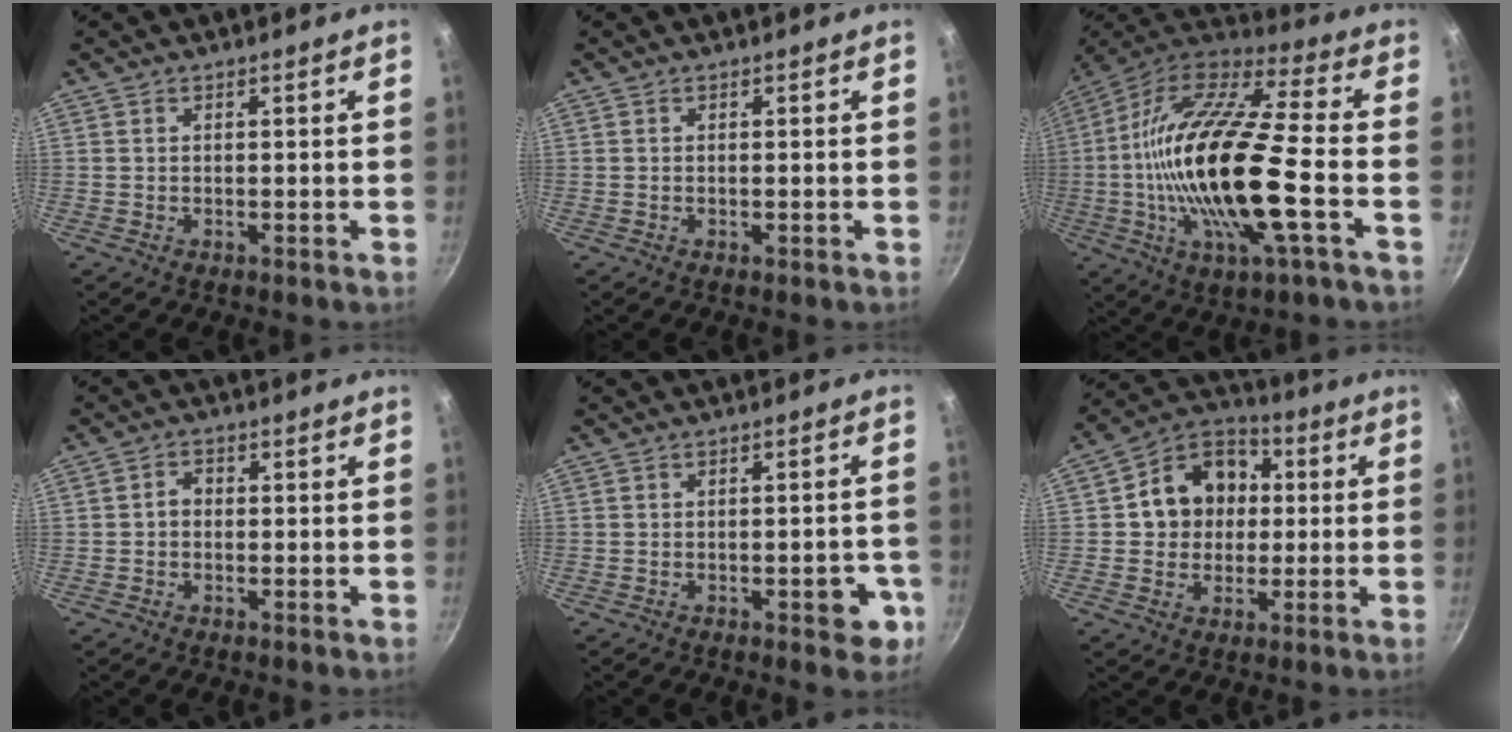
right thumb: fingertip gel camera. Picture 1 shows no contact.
{"total": 0.0}
{"total": 25.9, "force": [-4.1, 7.0, 24.6], "torque": [-0.463, 0.013, -0.089]}
{"total": 2.2, "force": [-0.4, 1.8, 1.2], "torque": [-0.011, 0.011, -0.010]}
{"total": 5.8, "force": [-2.2, 2.6, 4.7], "torque": [-0.035, 0.013, -0.026]}
{"total": 13.1, "force": [1.3, 11.2, 6.7], "torque": [-0.069, 0.024, 0.004]}